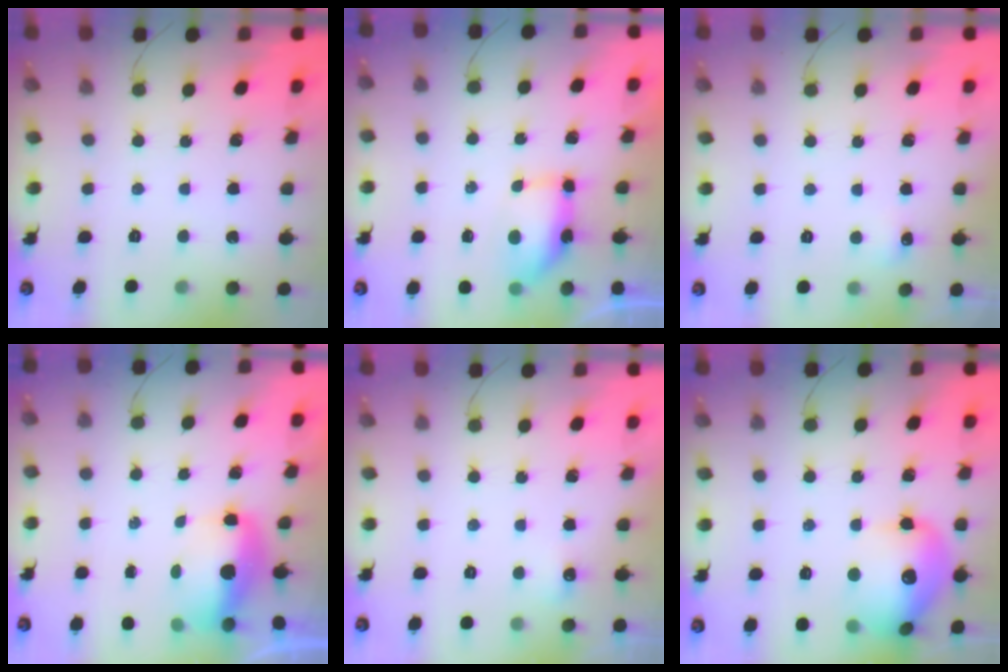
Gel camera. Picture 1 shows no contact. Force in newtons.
{"total": 12.5, "press": 9.3, "slide": 8.3}
{"total": 12.4, "press": 4.3, "slide": 11.6}
{"total": 6.8, "press": 6.8, "slide": 0.8}
{"total": 4.8, "press": 4.7, "slide": 1.1}
{"total": 17.4, "press": 17.3, "slide": 2.0}